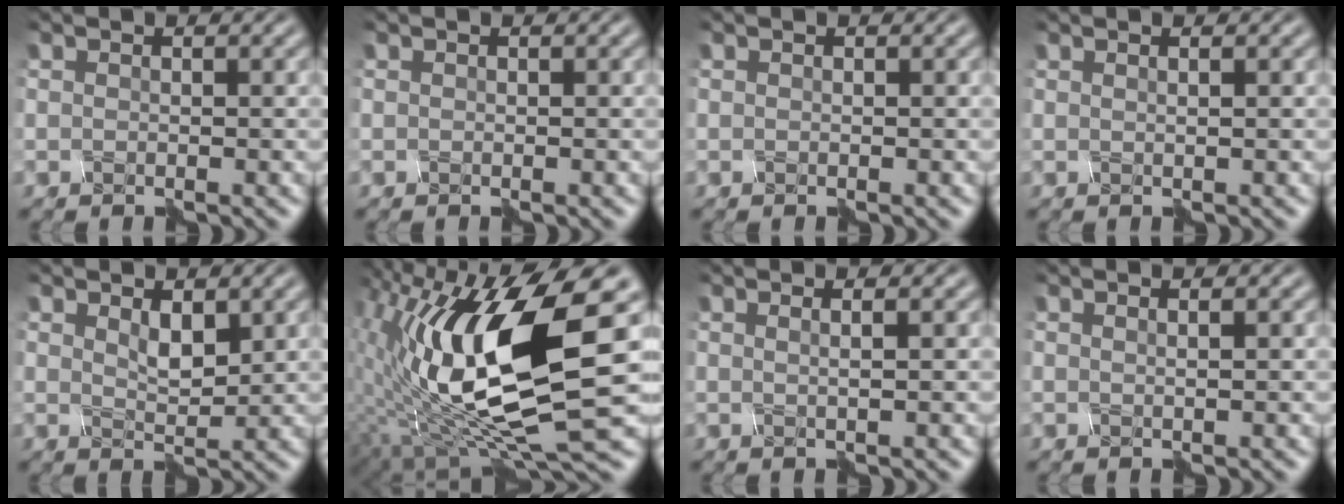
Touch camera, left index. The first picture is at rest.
{"total": 0.0}
{"total": 0.0}
{"total": 1.6, "force": [0.5, 0.9, 1.2], "torque": [0.005, 0.014, -0.018]}
{"total": 1.0, "force": [0.2, 0.4, 0.9], "torque": [-0.022, -0.007, 0.016]}
{"total": 15.7, "force": [0.6, 6.0, 14.5], "torque": [-0.289, -0.005, 0.015]}
{"total": 2.2, "force": [0.6, 1.1, 1.8], "torque": [-0.003, 0.019, -0.020]}
{"total": 1.9, "force": [0.7, 1.1, 1.5], "torque": [0.004, 0.019, -0.018]}